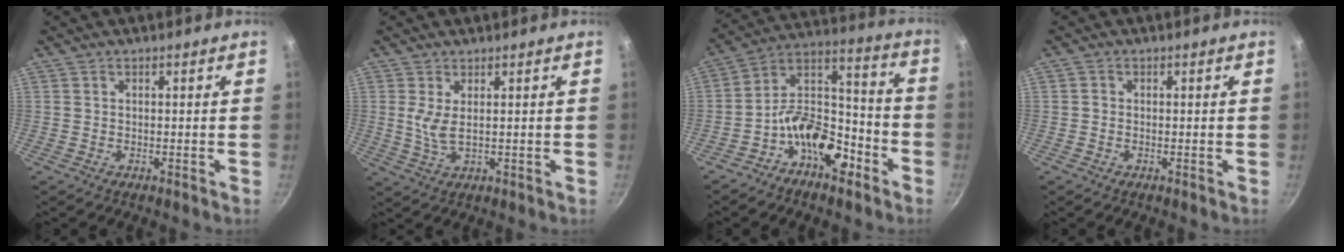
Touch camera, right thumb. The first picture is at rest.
{"total": 3.8, "force": [0.8, 1.0, 3.5], "torque": [-0.082, -0.010, 0.021]}
{"total": 14.3, "force": [-7.6, 7.9, 9.1], "torque": [-0.111, 0.090, -0.144]}
{"total": 0.5, "force": [-0.2, 0.4, 0.3], "torque": [-0.004, 0.002, -0.007]}